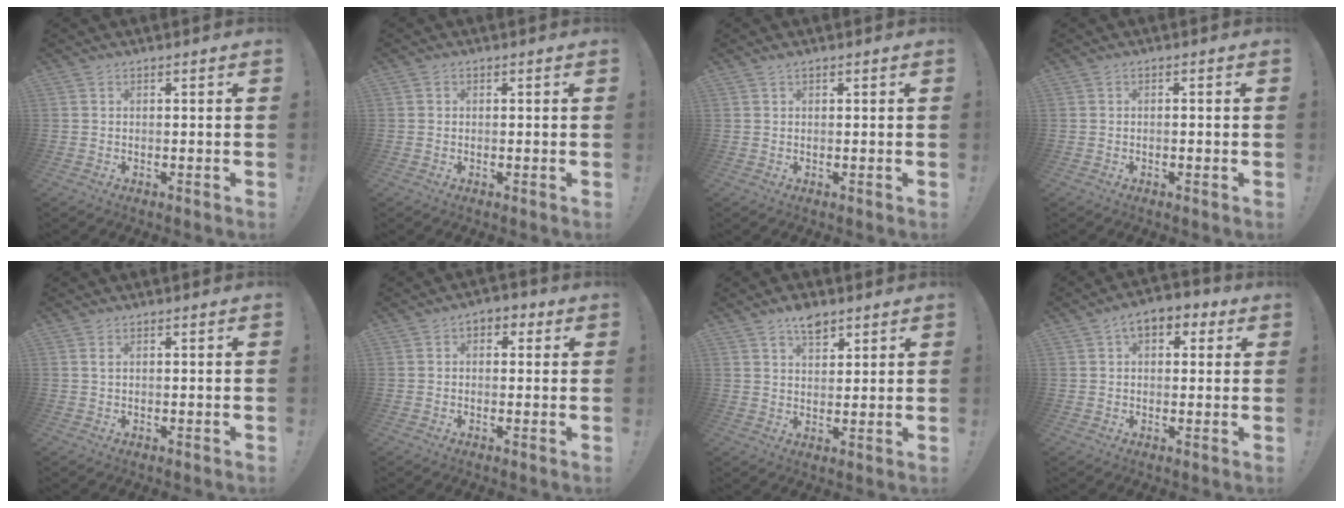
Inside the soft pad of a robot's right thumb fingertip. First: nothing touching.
{"total": 0.7, "force": [0.0, 0.7, 0.1], "torque": [-0.002, 0.004, 0.001]}
{"total": 0.9, "force": [0.7, 0.3, 0.3], "torque": [0.002, -0.003, 0.012]}
{"total": 0.8, "force": [-0.5, 0.2, 0.6], "torque": [-0.010, 0.002, -0.008]}
{"total": 0.8, "force": [0.3, 0.2, 0.7], "torque": [-0.010, 0.000, 0.004]}
{"total": 3.4, "force": [0.5, 2.8, 1.9], "torque": [-0.014, 0.003, 0.005]}
{"total": 6.6, "force": [4.8, 3.3, 3.2], "torque": [-0.037, -0.026, 0.083]}
{"total": 7.3, "force": [3.0, 4.4, 4.9], "torque": [-0.060, -0.004, 0.052]}